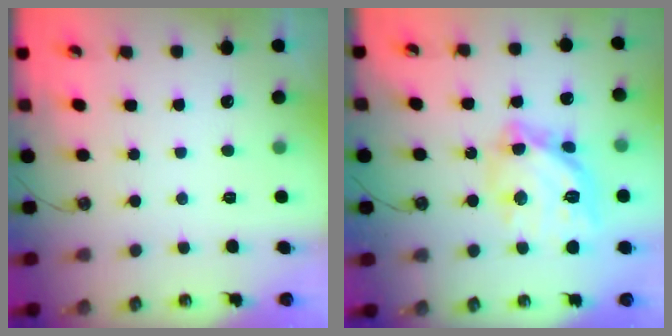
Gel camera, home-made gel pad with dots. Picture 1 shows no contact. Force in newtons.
{"total": 17.4, "press": 17.3, "slide": 1.5}